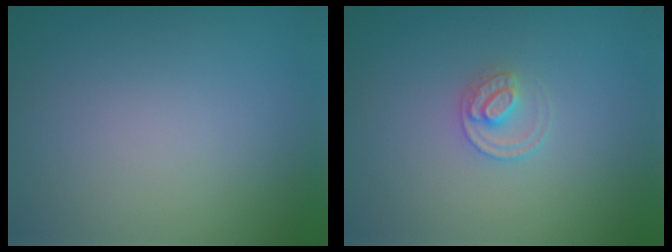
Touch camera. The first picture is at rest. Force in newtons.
{"total": 2.1, "press": 2.1, "slide": 0.2}